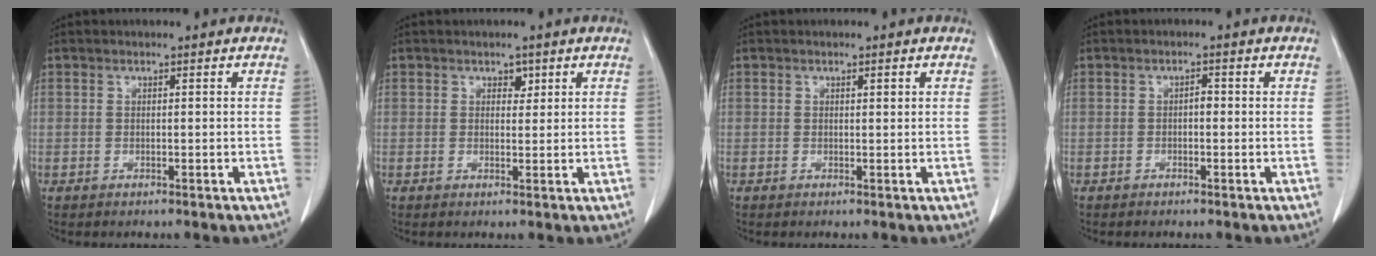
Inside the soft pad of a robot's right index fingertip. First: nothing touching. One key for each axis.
{"total": 1.5, "fx": 0.8, "fy": 1.0, "fz": 0.7, "tx": -0.004, "ty": -0.002, "tz": 0.011}
{"total": 0.7, "fx": 0.4, "fy": 0.2, "fz": 0.6, "tx": -0.009, "ty": -0.002, "tz": 0.006}
{"total": 1.1, "fx": -0.1, "fy": 0.5, "fz": 0.9, "tx": -0.012, "ty": 0.005, "tz": -0.004}